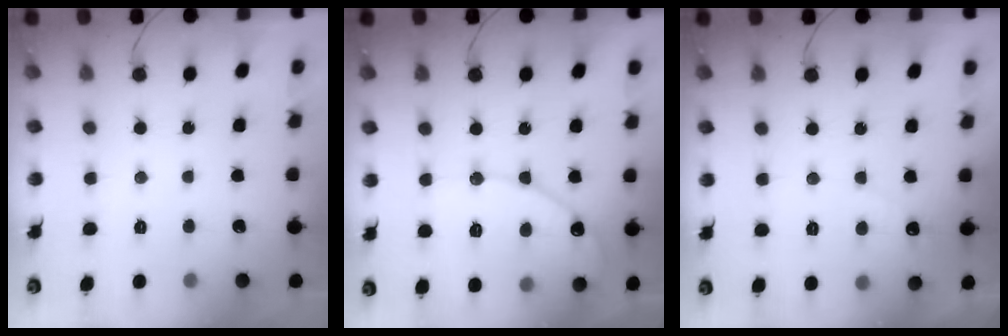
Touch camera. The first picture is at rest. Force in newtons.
{"total": 11.0, "press": 10.9, "slide": 0.9}
{"total": 2.7, "press": 2.7, "slide": 0.1}